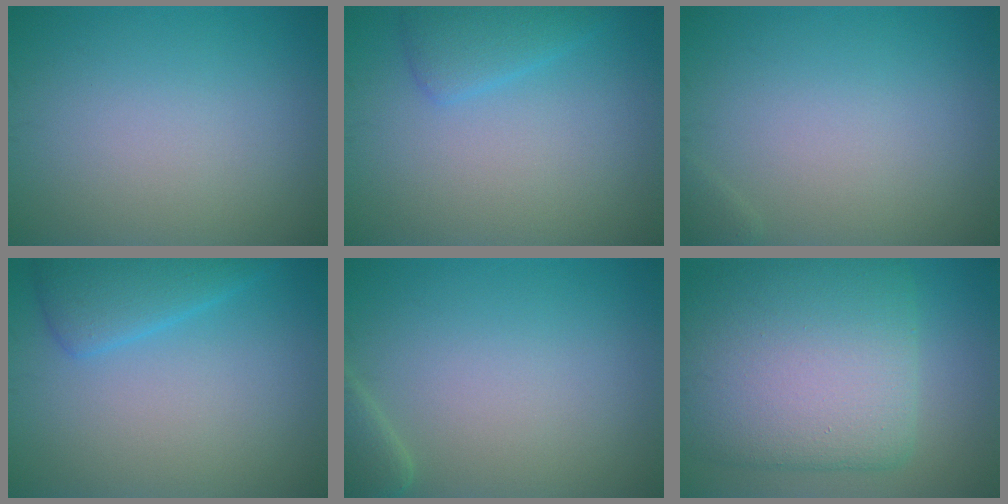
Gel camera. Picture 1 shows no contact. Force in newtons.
{"total": 2.4, "press": 2.4, "slide": 0.1}
{"total": 0.6, "press": 0.5, "slide": 0.1}
{"total": 3.5, "press": 3.5, "slide": 0.3}
{"total": 1.9, "press": 1.9, "slide": 0.3}
{"total": 12.9, "press": 12.9, "slide": 0.3}